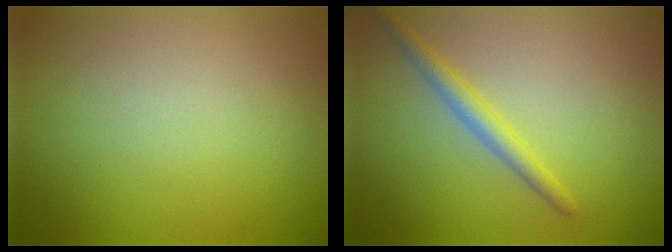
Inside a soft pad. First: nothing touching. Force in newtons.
{"total": 2.2, "press": 2.2, "slide": 0.1}